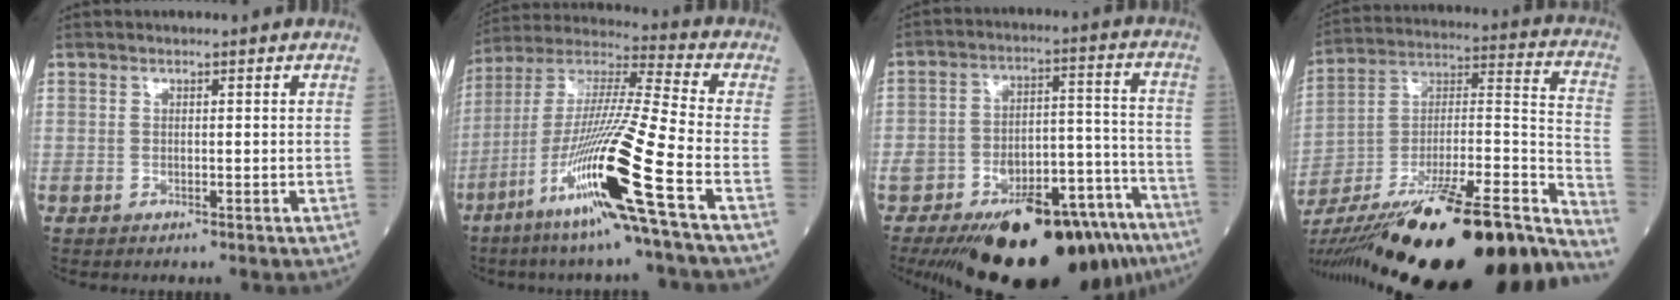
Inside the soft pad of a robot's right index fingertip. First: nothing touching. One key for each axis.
{"total": 20.0, "fx": -8.8, "fy": -1.5, "fz": 17.9, "tx": -0.374, "ty": -0.040, "tz": -0.176}
{"total": 27.7, "fx": -18.4, "fy": 9.8, "fz": 18.3, "tx": -0.266, "ty": 0.013, "tz": -0.264}
{"total": 38.2, "fx": -28.9, "fy": 4.6, "fz": 24.5, "tx": -0.323, "ty": -0.035, "tz": -0.436}